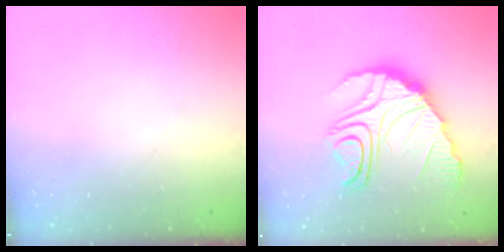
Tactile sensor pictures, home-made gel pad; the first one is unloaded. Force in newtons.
{"total": 16.8, "press": 16.8, "slide": 1.3}